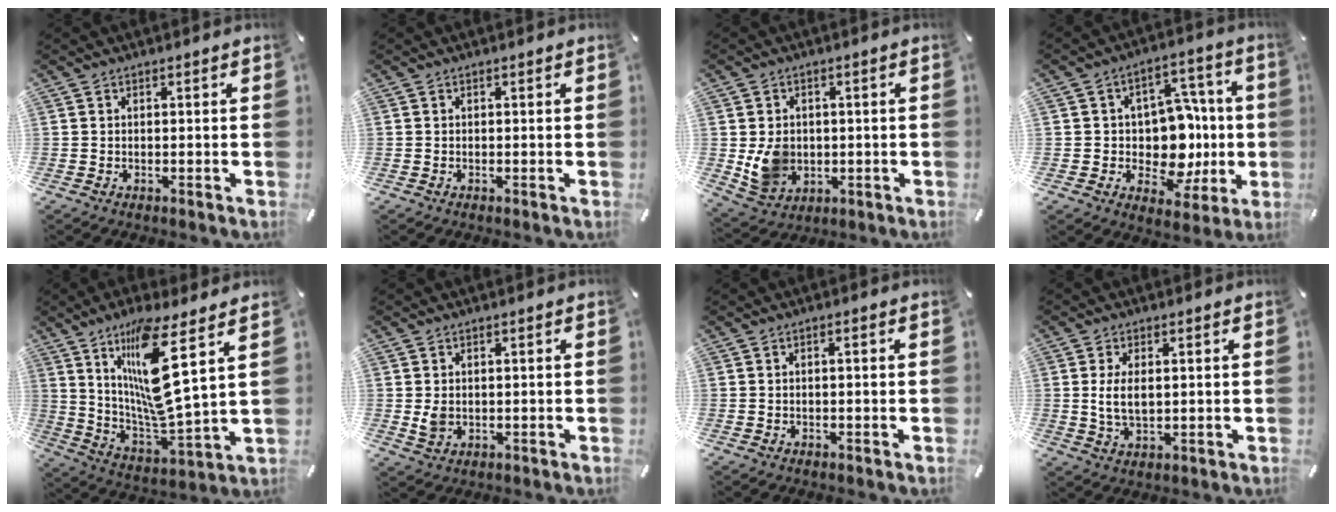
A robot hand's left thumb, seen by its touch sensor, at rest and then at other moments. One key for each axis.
{"total": 0.0}
{"total": 7.9, "fx": -0.3, "fy": 7.2, "fz": 3.2, "tx": -0.069, "ty": 0.004, "tz": -0.003}
{"total": 13.9, "fx": -0.3, "fy": 11.5, "fz": 7.9, "tx": -0.102, "ty": -0.011, "tz": 0.008}
{"total": 17.2, "fx": 8.1, "fy": 2.6, "fz": 15.0, "tx": -0.313, "ty": -0.046, "tz": 0.115}
{"total": 2.7, "fx": 0.2, "fy": 2.4, "fz": 1.3, "tx": -0.024, "ty": -0.001, "tz": 0.000}
{"total": 1.1, "fx": -0.2, "fy": 0.3, "fz": 1.1, "tx": -0.019, "ty": 0.000, "tz": -0.003}
{"total": 5.9, "fx": 0.8, "fy": 3.0, "fz": 5.0, "tx": -0.106, "ty": -0.001, "tz": 0.009}